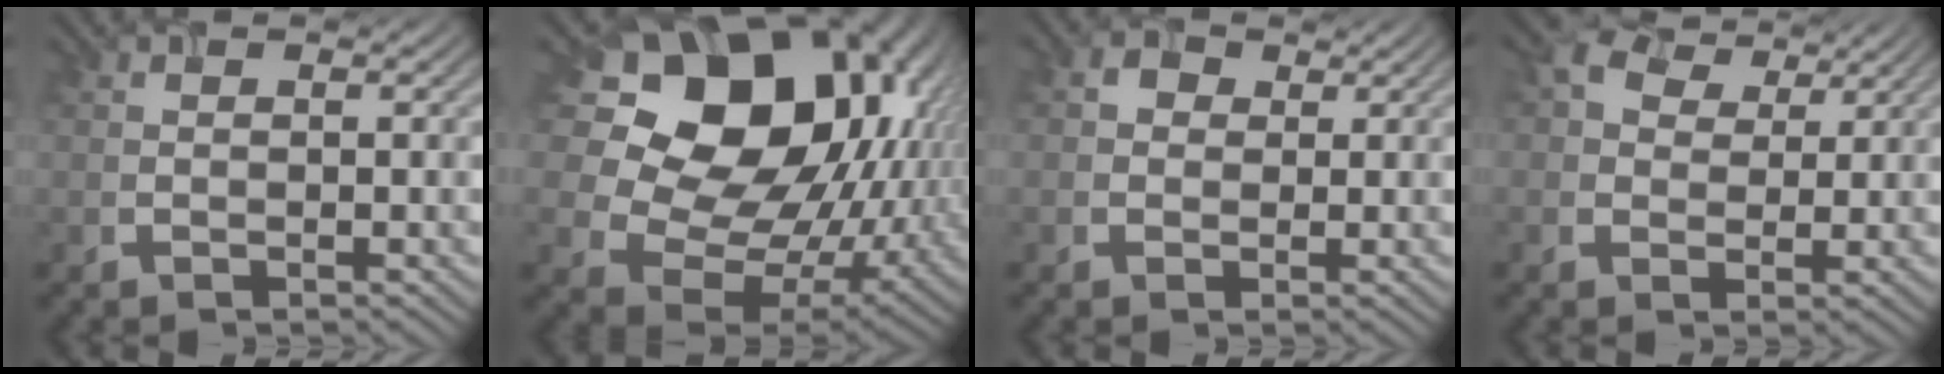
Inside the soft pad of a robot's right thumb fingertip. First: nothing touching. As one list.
[{"total": 21.4, "force": [6.7, 16.7, 11.5], "torque": [-0.259, 0.011, 0.160]}, {"total": 1.3, "force": [0.0, 1.2, -0.4], "torque": [0.009, -0.002, 0.000]}, {"total": 3.8, "force": [2.4, 2.7, 1.2], "torque": [-0.025, 0.003, 0.048]}]